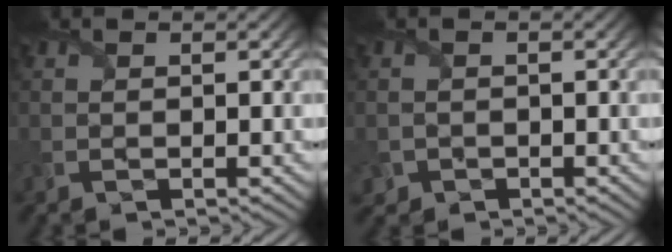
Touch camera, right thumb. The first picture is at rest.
{"total": 1.4, "force": [-0.8, 1.2, 0.0], "torque": [0.007, -0.007, -0.017]}